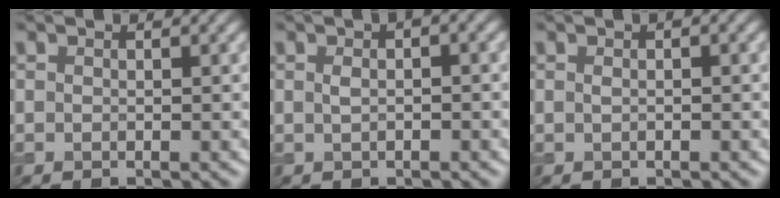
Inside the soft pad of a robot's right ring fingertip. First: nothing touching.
{"total": 2.0, "force": [0.5, 0.7, 1.8], "torque": [-0.031, 0.006, 0.008]}
{"total": 0.8, "force": [0.3, 0.2, 0.8], "torque": [-0.017, 0.003, 0.003]}